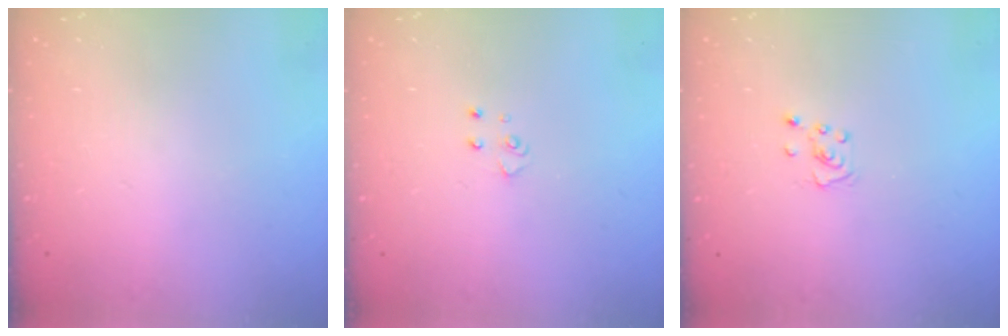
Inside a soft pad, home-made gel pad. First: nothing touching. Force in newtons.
{"total": 4.0, "press": 4.0, "slide": 0.4}
{"total": 2.8, "press": 2.8, "slide": 0.3}